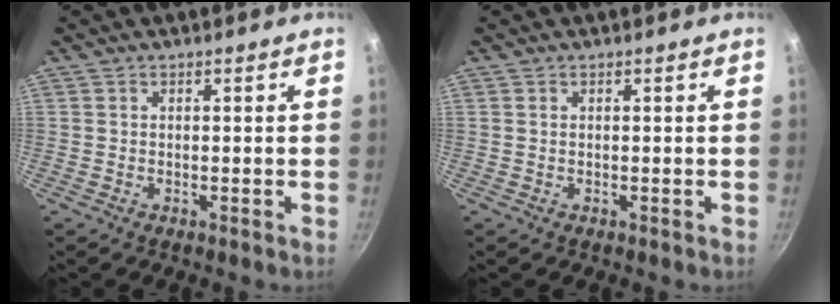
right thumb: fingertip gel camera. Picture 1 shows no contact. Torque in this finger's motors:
{"motor_torque": [-0.35, 0.06, -0.36, 0.21, 0.04]}